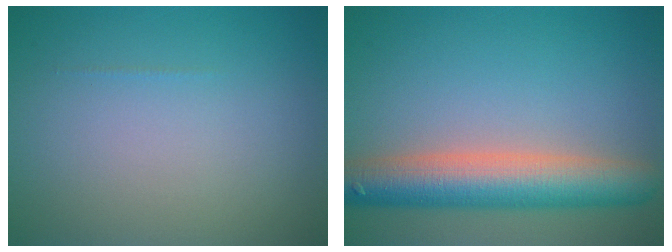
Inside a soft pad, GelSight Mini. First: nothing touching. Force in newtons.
{"total": 7.6, "press": 7.6, "slide": 0.4}